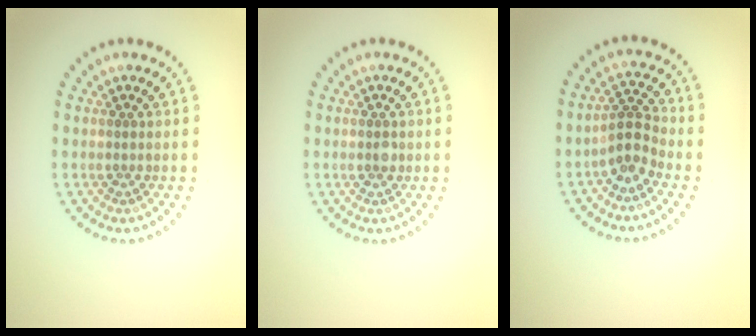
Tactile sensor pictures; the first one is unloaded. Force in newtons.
{"total": 1.0, "press": 1.0, "slide": 0.2}
{"total": 2.6, "press": 2.1, "slide": 1.6}